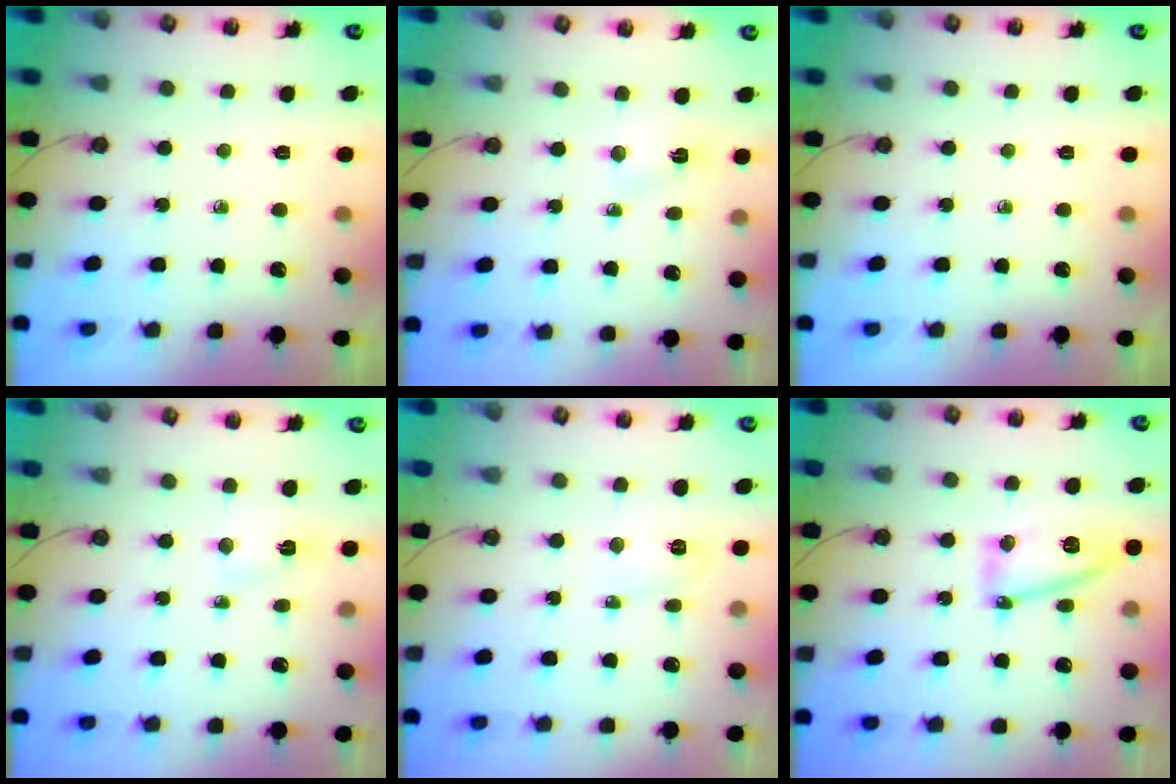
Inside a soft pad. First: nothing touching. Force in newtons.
{"total": 2.3, "press": 2.2, "slide": 0.4}
{"total": 0.0}
{"total": 2.2, "press": 2.2, "slide": 0.2}
{"total": 3.8, "press": 3.7, "slide": 1.0}
{"total": 11.0, "press": 10.9, "slide": 0.8}